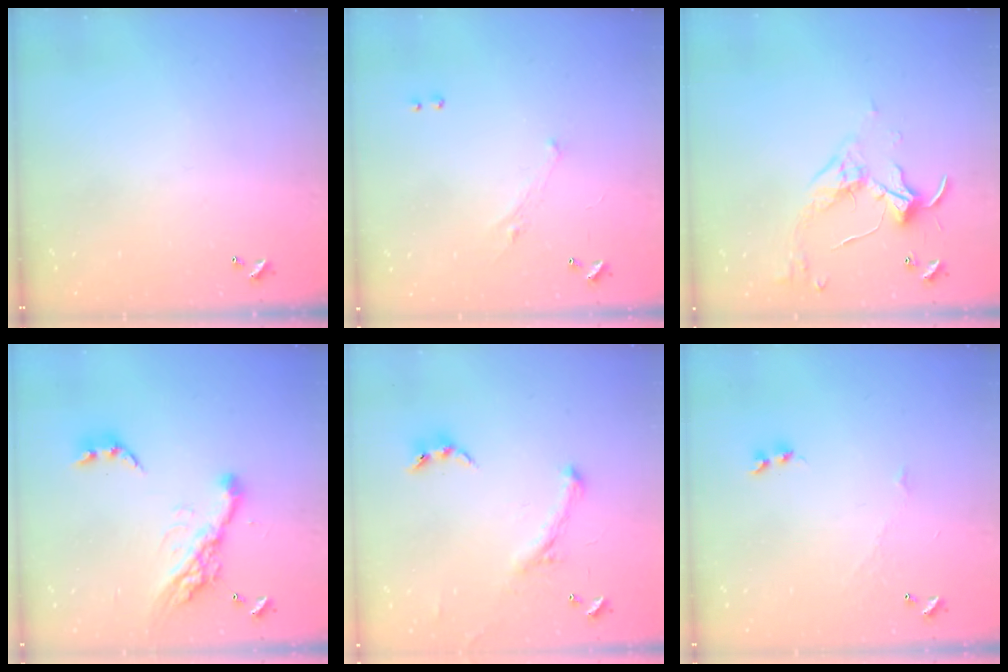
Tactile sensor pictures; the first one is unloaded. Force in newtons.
{"total": 0.9, "press": 0.6, "slide": 0.7}
{"total": 3.4, "press": 3.4, "slide": 0.6}
{"total": 16.6, "press": 16.6, "slide": 1.3}
{"total": 0.6, "press": 0.6, "slide": 0.1}
{"total": 1.9, "press": 1.9, "slide": 0.3}